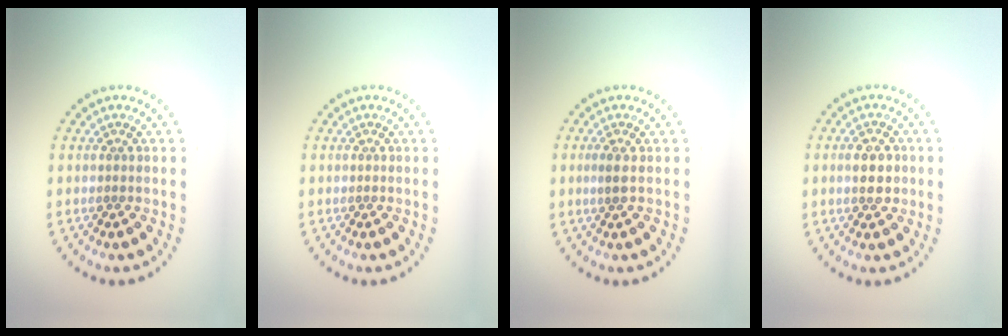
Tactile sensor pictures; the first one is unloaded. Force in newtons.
{"total": 0.0}
{"total": 1.1, "press": 0.9, "slide": 0.6}
{"total": 2.3, "press": 2.3, "slide": 0.2}